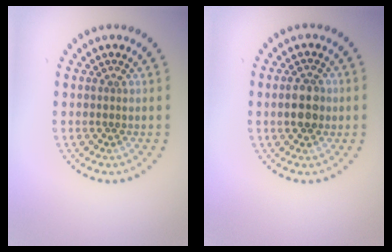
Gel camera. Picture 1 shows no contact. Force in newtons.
{"total": 2.9, "press": 2.8, "slide": 0.3}